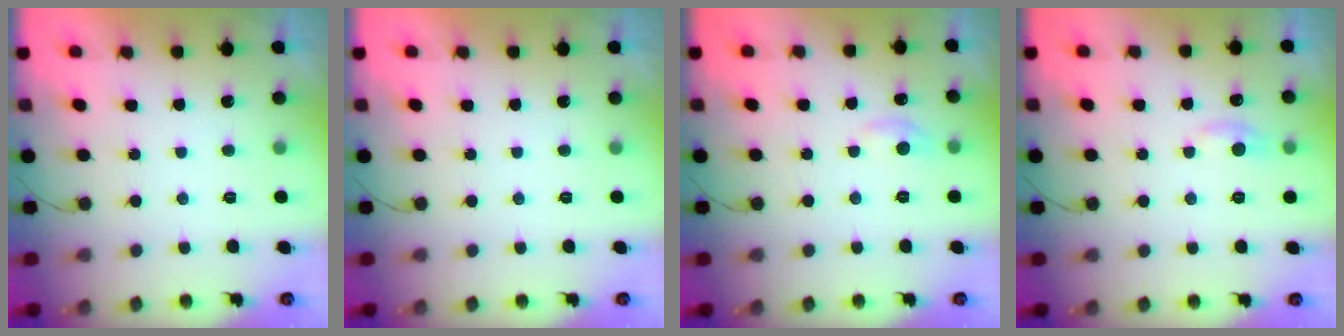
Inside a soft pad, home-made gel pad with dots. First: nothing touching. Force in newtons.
{"total": 0.0}
{"total": 7.0, "press": 7.0, "slide": 0.9}
{"total": 4.9, "press": 4.8, "slide": 0.7}